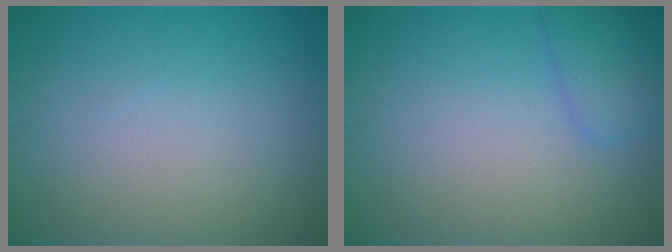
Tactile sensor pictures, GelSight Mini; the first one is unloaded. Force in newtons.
{"total": 2.0, "press": 2.0, "slide": 0.1}